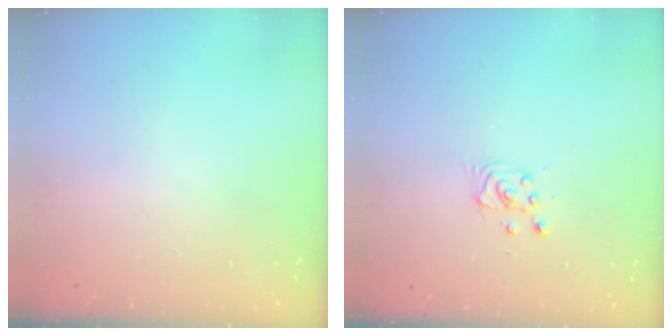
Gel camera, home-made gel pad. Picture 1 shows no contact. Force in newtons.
{"total": 2.8, "press": 2.8, "slide": 0.4}